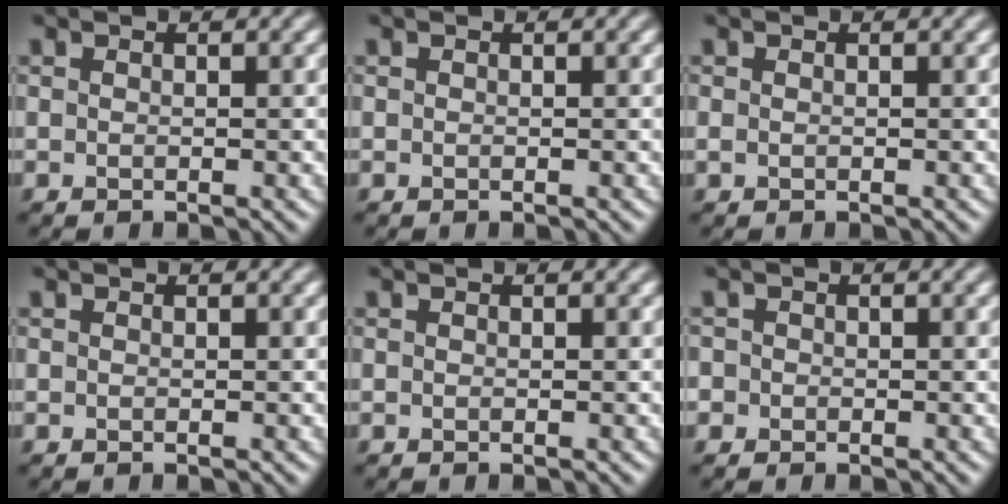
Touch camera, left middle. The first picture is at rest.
{"total": 0.0}
{"total": 0.0}
{"total": 0.0}
{"total": 0.0}
{"total": 0.7, "force": [-0.5, 0.2, -0.5], "torque": [0.003, 0.004, -0.001]}